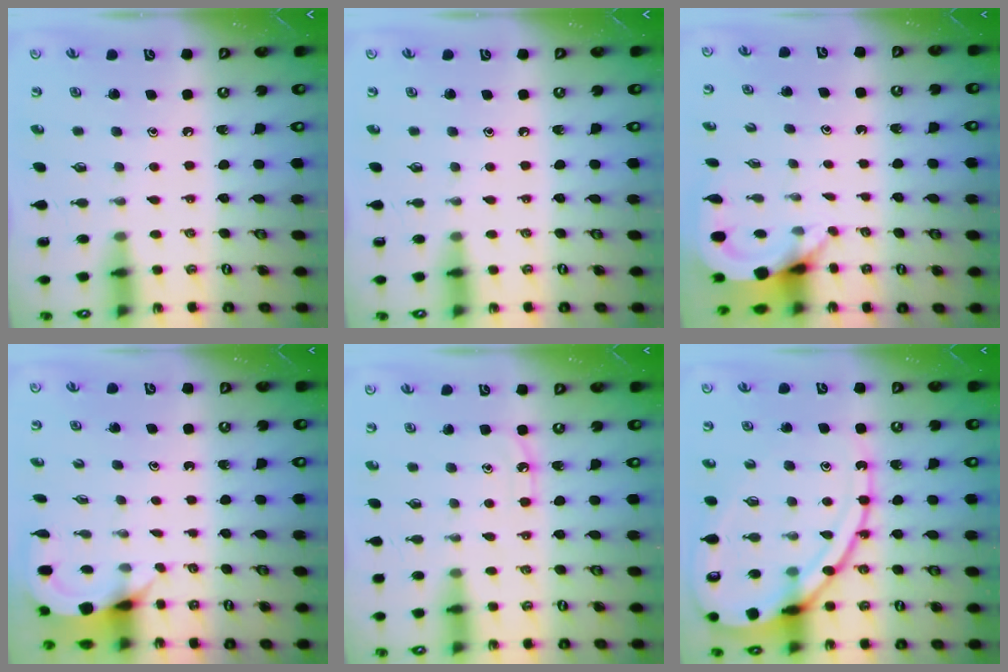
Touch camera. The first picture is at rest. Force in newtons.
{"total": 0.0}
{"total": 3.9, "press": 3.9, "slide": 0.2}
{"total": 4.5, "press": 4.5, "slide": 0.2}
{"total": 5.5, "press": 5.4, "slide": 0.7}
{"total": 17.8, "press": 17.7, "slide": 1.6}